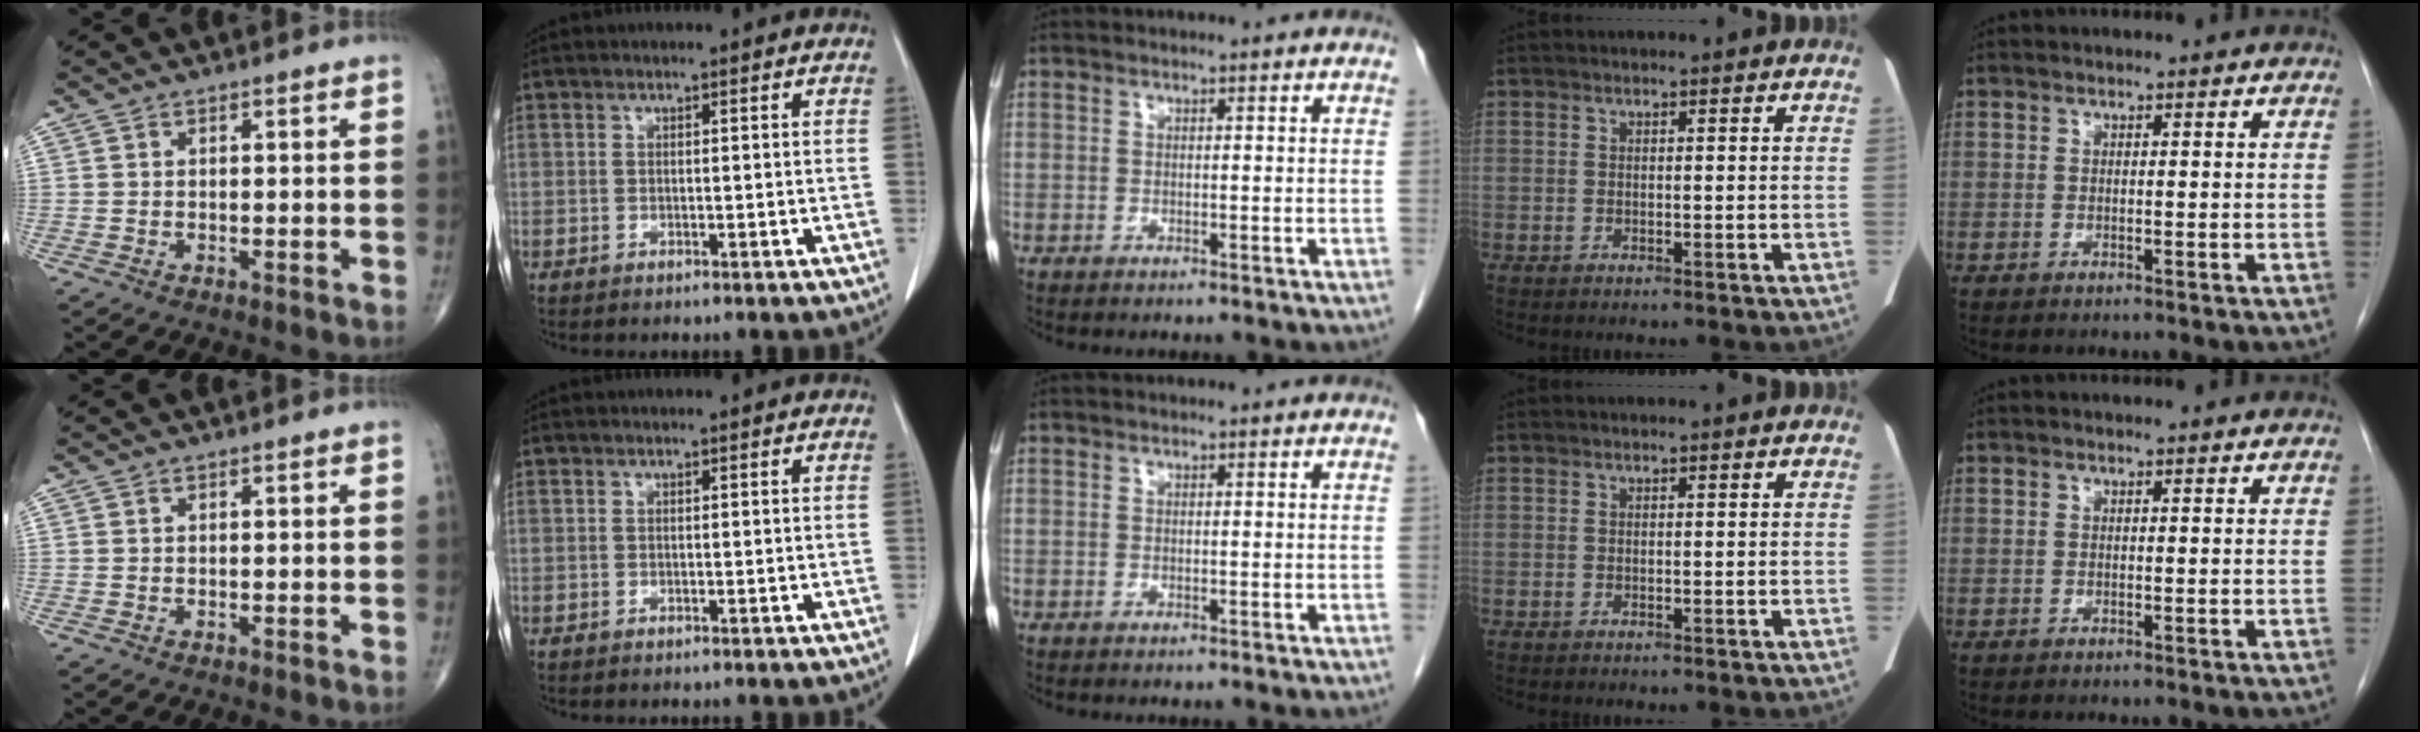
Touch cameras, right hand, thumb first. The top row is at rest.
{}